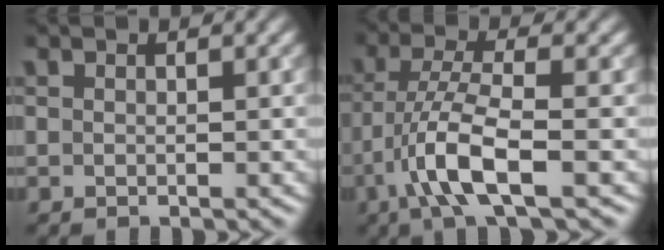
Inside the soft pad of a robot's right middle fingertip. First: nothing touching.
{"total": 5.7, "force": [-2.5, 1.4, 5.0], "torque": [-0.100, 0.005, -0.054]}